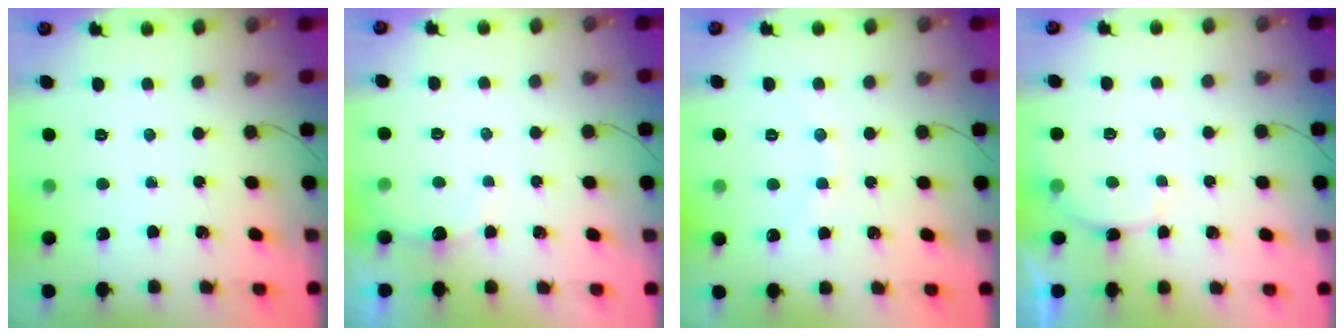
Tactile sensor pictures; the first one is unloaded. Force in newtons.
{"total": 2.8, "press": 2.6, "slide": 0.8}
{"total": 4.7, "press": 4.4, "slide": 1.6}
{"total": 5.2, "press": 5.1, "slide": 0.9}